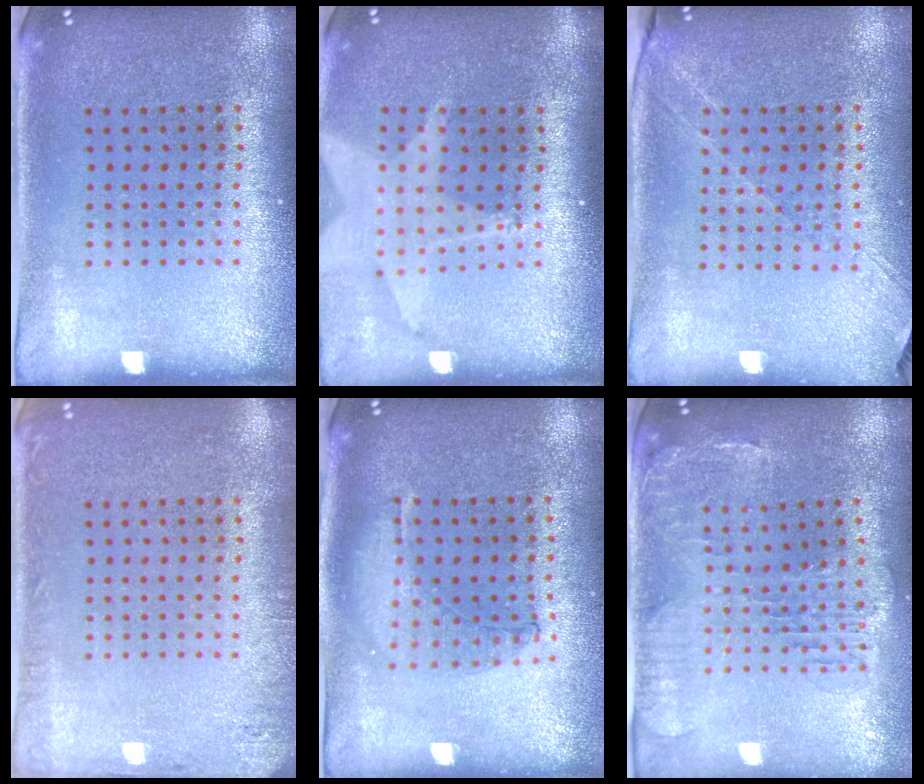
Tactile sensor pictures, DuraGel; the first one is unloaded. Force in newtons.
{"total": 1.9, "press": 1.5, "slide": 1.2}
{"total": 1.3, "press": 1.3, "slide": 0.4}
{"total": 1.7, "press": 1.7, "slide": 0.2}
{"total": 0.9, "press": 0.9, "slide": 0.2}
{"total": 1.6, "press": 1.5, "slide": 0.5}